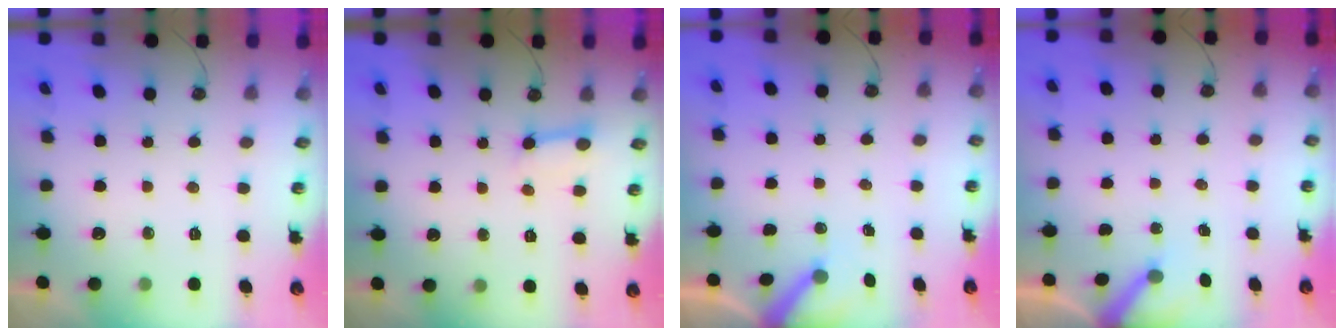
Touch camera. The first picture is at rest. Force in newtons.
{"total": 3.8, "press": 3.7, "slide": 0.6}
{"total": 3.5, "press": 3.5, "slide": 0.3}
{"total": 3.2, "press": 3.1, "slide": 0.3}